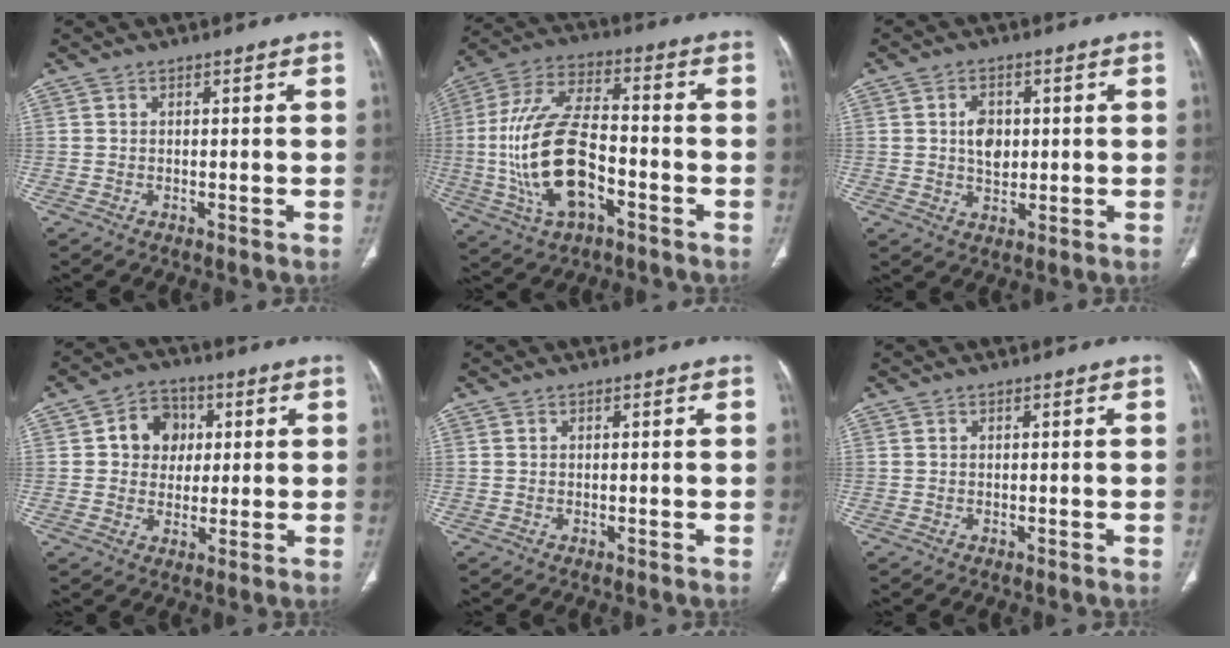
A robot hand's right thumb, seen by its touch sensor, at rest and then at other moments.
{"total": 18.3, "force": [-4.2, 8.9, 15.4], "torque": [-0.316, 0.032, -0.074]}
{"total": 5.3, "force": [0.8, 3.7, 3.7], "torque": [-0.045, -0.004, 0.016]}
{"total": 8.3, "force": [1.7, 7.1, 4.0], "torque": [-0.019, 0.003, 0.023]}
{"total": 0.0}
{"total": 0.0}